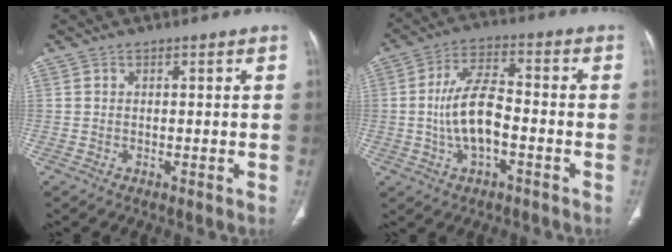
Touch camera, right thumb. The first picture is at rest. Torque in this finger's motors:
{"motor_torque": [-0.22, 0.36, 0.13, 0.20, 0.11]}